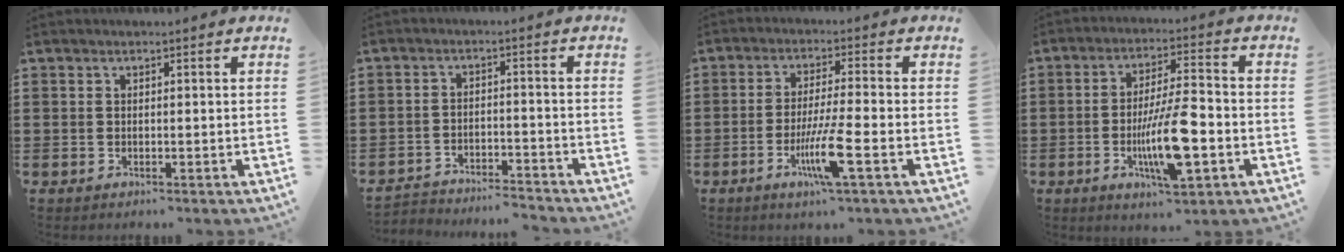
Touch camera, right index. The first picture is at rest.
{"total": 3.8, "force": [-3.8, 0.2, -0.1], "torque": [-0.003, 0.004, -0.081]}
{"total": 7.8, "force": [-3.1, 0.3, 7.1], "torque": [-0.143, -0.019, -0.059]}
{"total": 11.9, "force": [-3.3, 2.8, 11.0], "torque": [-0.211, -0.005, -0.060]}